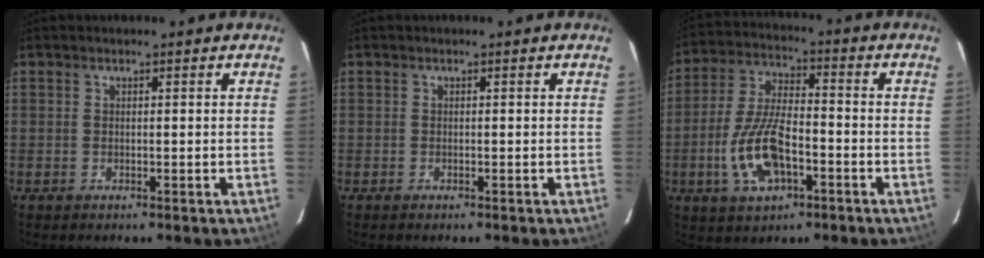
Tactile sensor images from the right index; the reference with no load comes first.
{"total": 0.0}
{"total": 12.9, "force": [-4.5, 5.8, 10.6], "torque": [-0.225, 0.000, -0.079]}